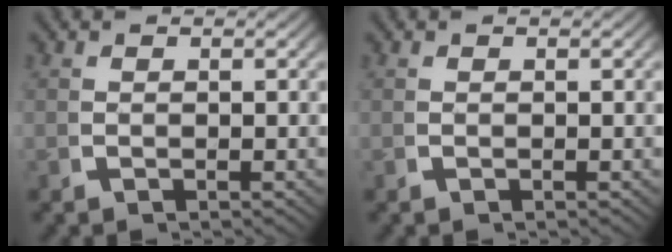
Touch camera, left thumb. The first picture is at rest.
{"total": 0.0}